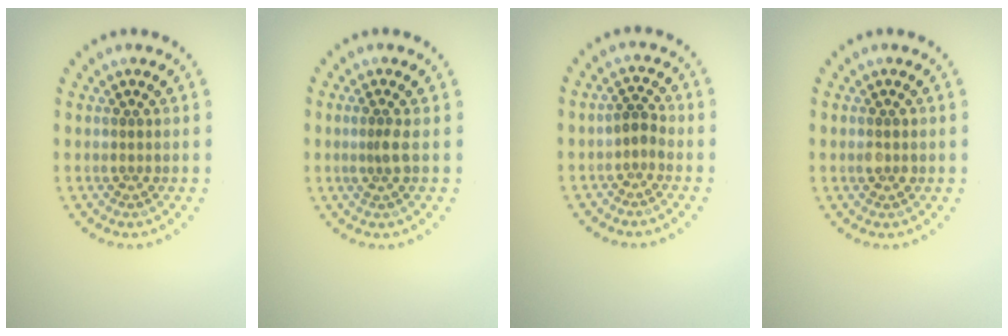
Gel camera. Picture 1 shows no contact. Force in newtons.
{"total": 1.5, "press": 1.1, "slide": 1.0}
{"total": 1.3, "press": 1.0, "slide": 0.8}
{"total": 1.4, "press": 1.4, "slide": 0.0}